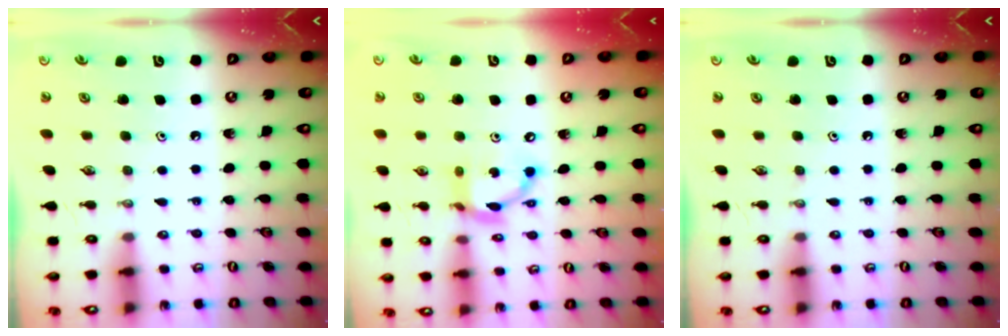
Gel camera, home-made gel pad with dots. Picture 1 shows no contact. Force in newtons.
{"total": 12.6, "press": 12.5, "slide": 0.9}
{"total": 0.0}